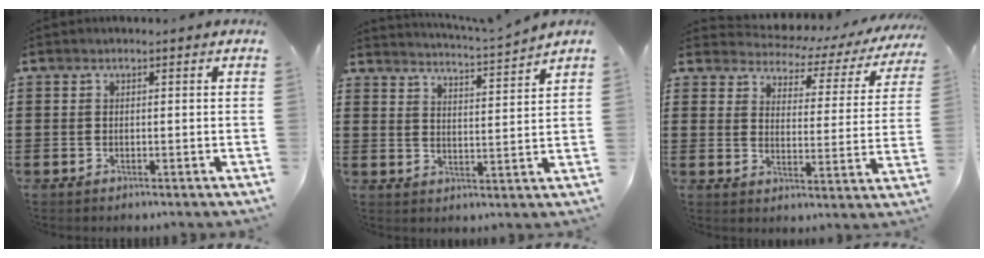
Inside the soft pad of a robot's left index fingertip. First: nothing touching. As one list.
[{"total": 3.5, "force": [3.3, -1.0, 0.7], "torque": [-0.028, -0.028, 0.052]}, {"total": 3.0, "force": [2.8, 0.9, 0.5], "torque": [-0.024, -0.028, 0.038]}]